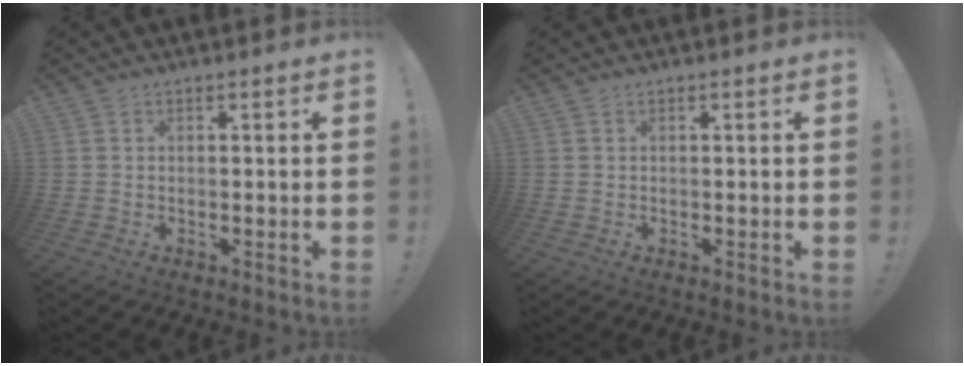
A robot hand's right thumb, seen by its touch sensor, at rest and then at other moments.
{"total": 0.0}